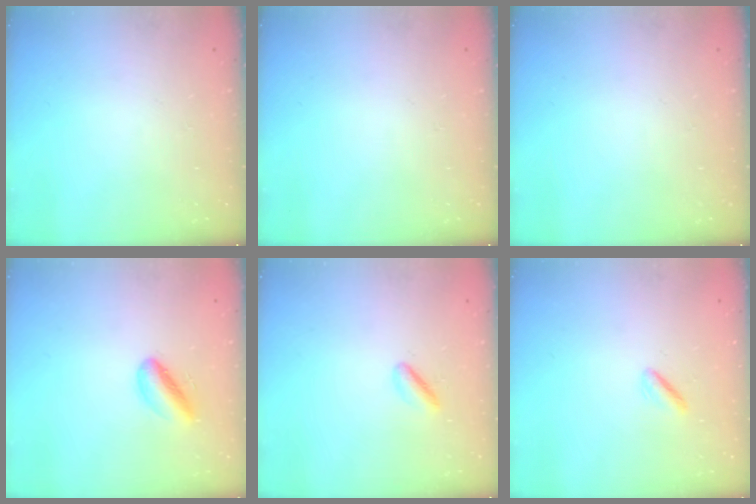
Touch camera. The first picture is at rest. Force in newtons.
{"total": 0.0}
{"total": 0.0}
{"total": 6.8, "press": 6.4, "slide": 2.1}
{"total": 3.2, "press": 3.2, "slide": 0.6}
{"total": 0.8, "press": 0.6, "slide": 0.6}